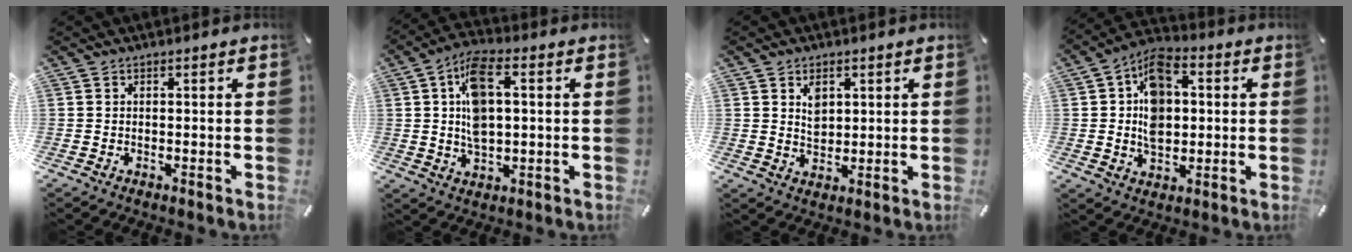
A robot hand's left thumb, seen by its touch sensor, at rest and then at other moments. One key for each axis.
{"total": 10.8, "fx": 1.4, "fy": 5.5, "fz": 9.3, "tx": -0.184, "ty": 0.004, "tz": 0.025}
{"total": 4.2, "fx": 1.8, "fy": 3.2, "fz": 2.1, "tx": -0.025, "ty": -0.005, "tz": 0.029}
{"total": 11.5, "fx": 1.4, "fy": 8.3, "fz": 7.9, "tx": -0.135, "ty": 0.007, "tz": 0.027}